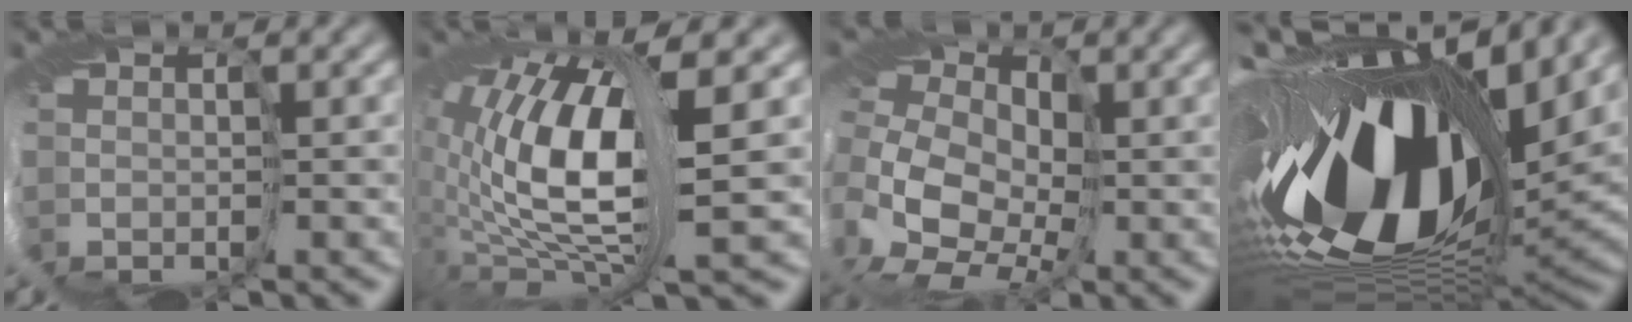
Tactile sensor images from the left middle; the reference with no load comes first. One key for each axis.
{"total": 11.4, "fx": 1.3, "fy": 3.5, "fz": 10.8, "tx": -0.203, "ty": 0.014, "tz": 0.017}
{"total": 7.9, "fx": -0.6, "fy": 6.0, "fz": 5.2, "tx": -0.089, "ty": -0.005, "tz": -0.013}
{"total": 18.6, "fx": 3.4, "fy": 8.4, "fz": 16.2, "tx": -0.297, "ty": -0.028, "tz": 0.061}